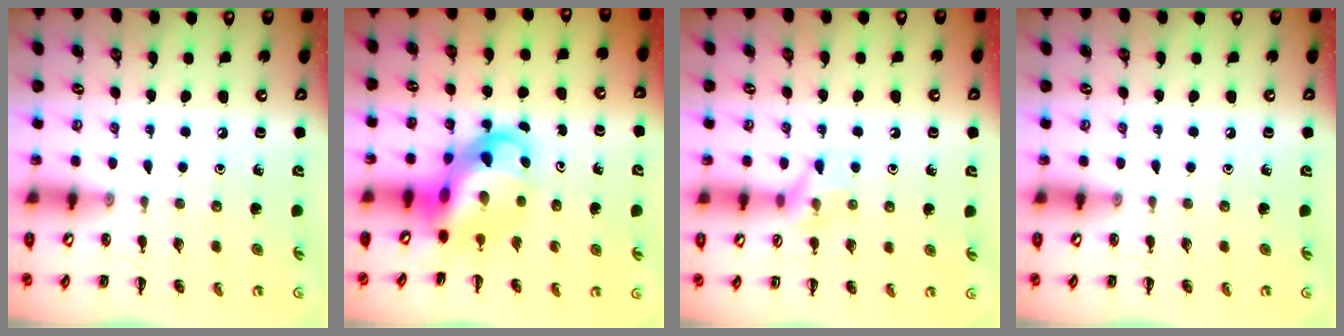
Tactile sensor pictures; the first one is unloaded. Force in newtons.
{"total": 7.5, "press": 7.2, "slide": 2.1}
{"total": 8.5, "press": 8.4, "slide": 1.5}
{"total": 0.0}